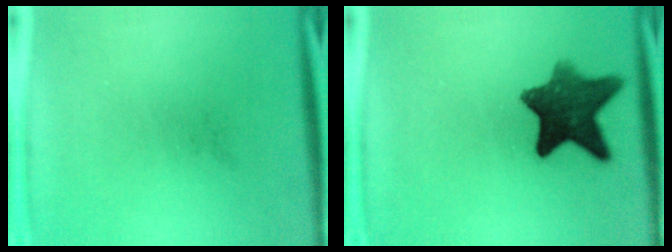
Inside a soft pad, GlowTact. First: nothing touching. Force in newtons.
{"total": 10.4}